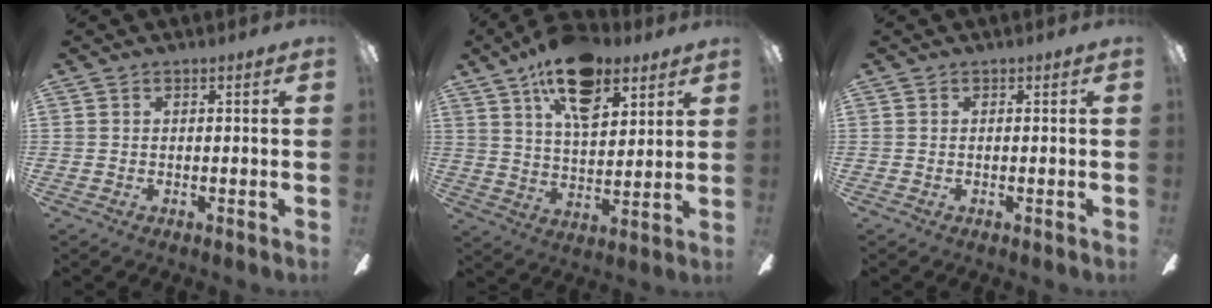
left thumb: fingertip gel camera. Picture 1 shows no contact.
{"total": 16.7, "force": [10.3, 8.2, 10.3], "torque": [-0.163, -0.037, 0.177]}
{"total": 0.0}